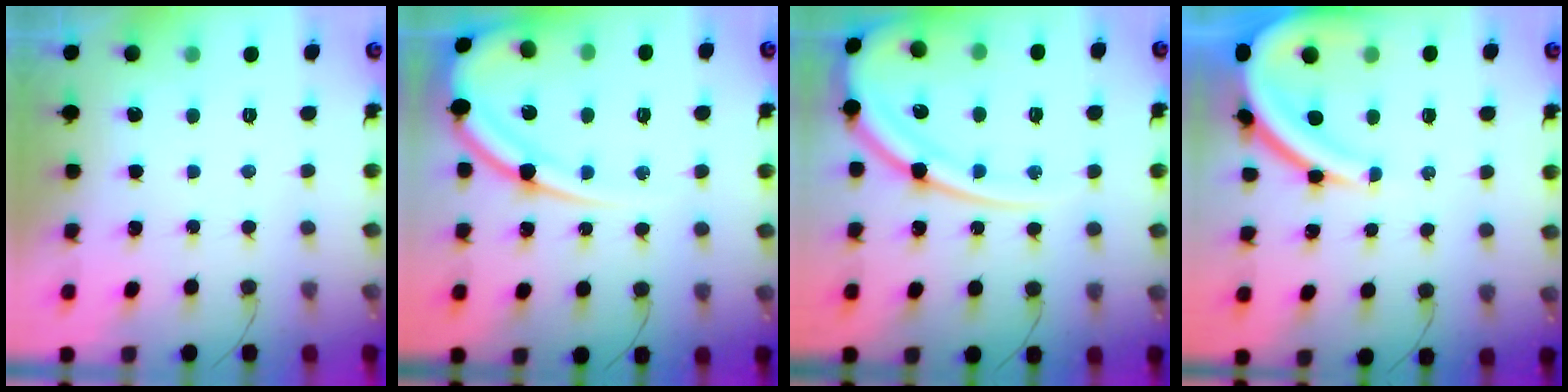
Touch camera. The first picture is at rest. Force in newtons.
{"total": 14.4, "press": 14.3, "slide": 1.1}
{"total": 15.5, "press": 15.4, "slide": 1.4}
{"total": 13.6, "press": 13.5, "slide": 1.2}